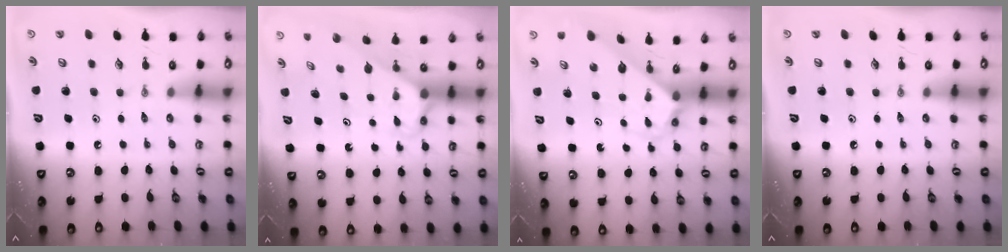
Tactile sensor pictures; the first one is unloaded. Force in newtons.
{"total": 2.6, "press": 2.6, "slide": 0.1}
{"total": 2.9, "press": 2.9, "slide": 0.1}
{"total": 0.0}